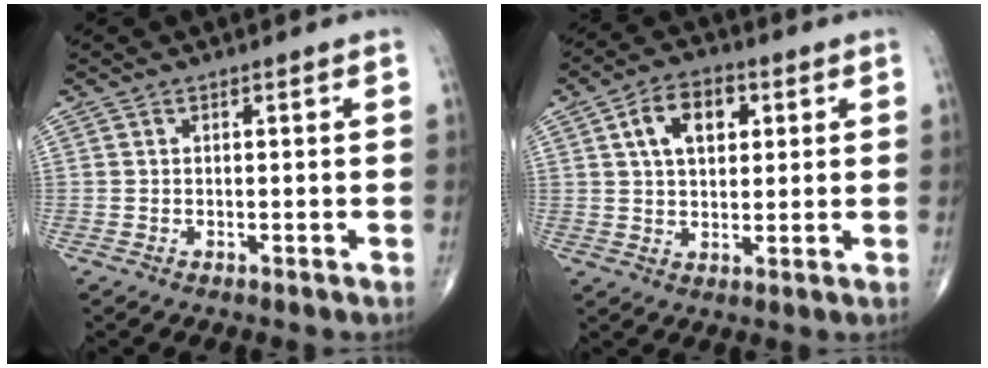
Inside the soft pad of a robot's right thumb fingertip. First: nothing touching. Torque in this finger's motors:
{"motor_torque": [0.07, 0.08, 0.49, 0.42, 0.16]}